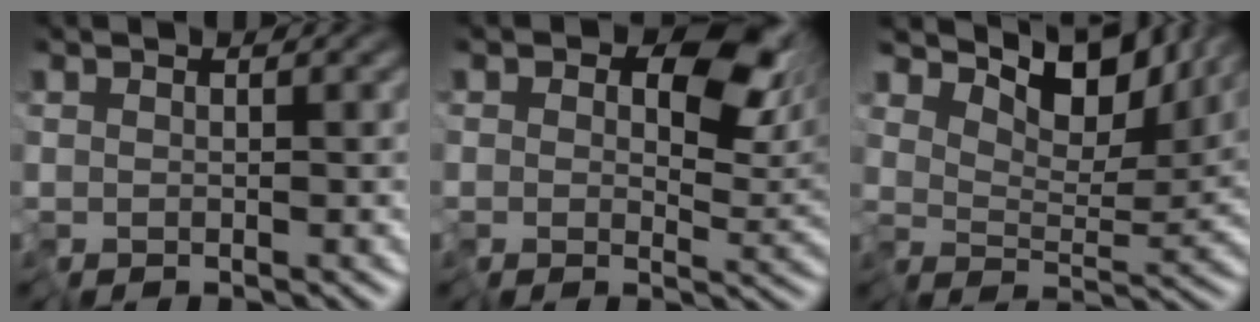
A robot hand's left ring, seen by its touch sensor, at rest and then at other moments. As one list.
[{"total": 9.3, "force": [2.9, 6.2, 6.4], "torque": [-0.098, -0.012, 0.046]}, {"total": 7.7, "force": [5.9, 2.8, 4.0], "torque": [-0.059, 0.004, 0.094]}]